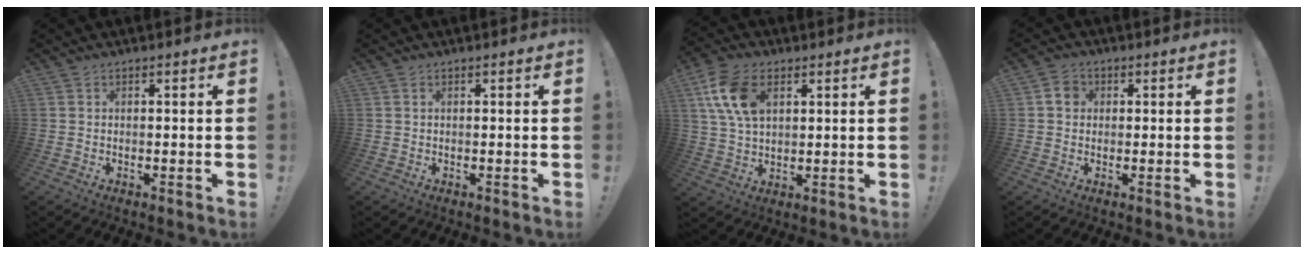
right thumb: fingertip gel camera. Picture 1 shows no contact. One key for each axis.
{"total": 0.0}
{"total": 13.2, "fx": 4.9, "fy": 8.3, "fz": 9.0, "tx": -0.191, "ty": -0.002, "tz": 0.093}
{"total": 4.2, "fx": 0.6, "fy": 3.6, "fz": 2.0, "tx": -0.030, "ty": 0.008, "tz": 0.011}